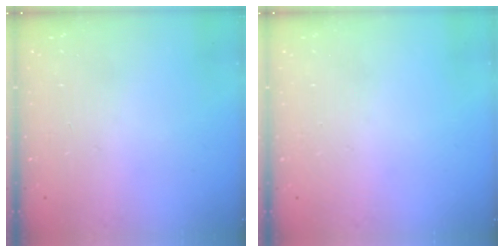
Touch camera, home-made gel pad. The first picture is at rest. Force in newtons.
{"total": 0.0}